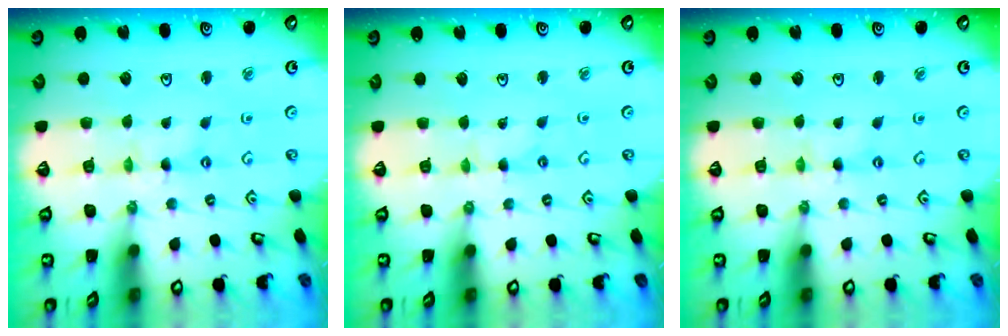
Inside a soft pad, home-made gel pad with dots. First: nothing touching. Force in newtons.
{"total": 0.8, "press": 0.8, "slide": 0.1}
{"total": 0.0}